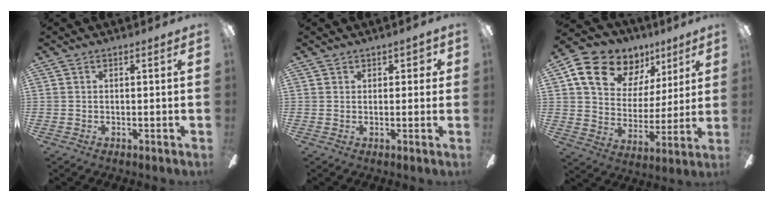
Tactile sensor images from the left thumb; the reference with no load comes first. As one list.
[{"total": 1.8, "force": [1.1, 1.3, 0.6], "torque": [-0.004, 0.003, 0.019]}, {"total": 16.3, "force": [10.1, 11.0, 6.6], "torque": [-0.124, -0.046, 0.191]}]